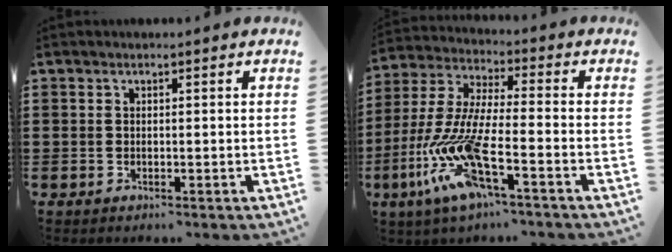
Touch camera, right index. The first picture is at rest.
{"total": 12.4, "force": [-7.0, 2.3, 10.0], "torque": [-0.244, -0.024, -0.148]}